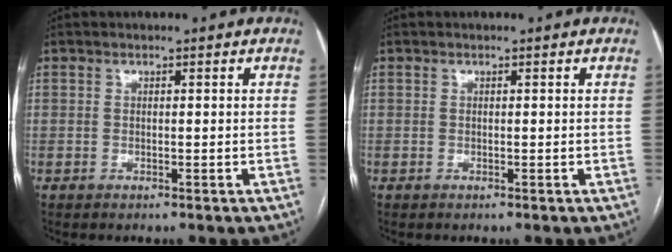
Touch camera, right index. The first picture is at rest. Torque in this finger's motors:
{"motor_torque": [0.09, 0.06, 0.00, 0.01]}